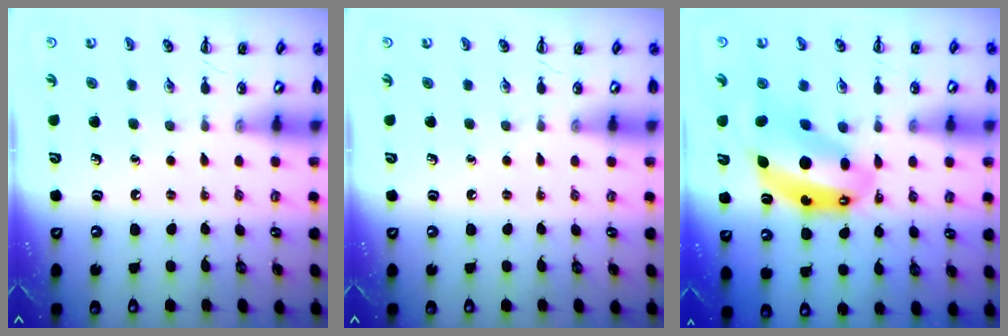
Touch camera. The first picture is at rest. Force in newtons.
{"total": 0.0}
{"total": 12.8, "press": 12.4, "slide": 3.2}